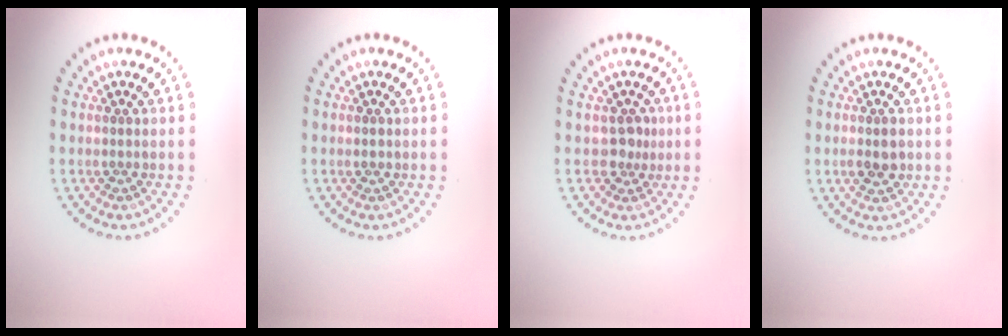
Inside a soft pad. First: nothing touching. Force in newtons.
{"total": 0.9, "press": 0.9, "slide": 0.1}
{"total": 1.7, "press": 1.4, "slide": 1.1}
{"total": 1.8, "press": 1.7, "slide": 0.2}